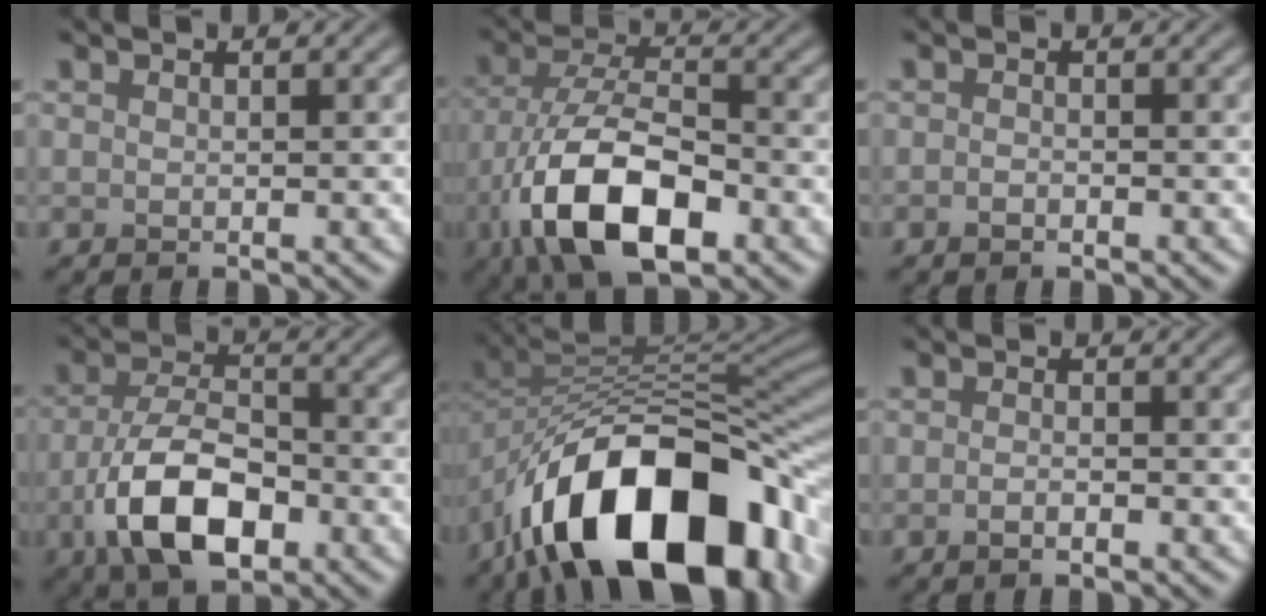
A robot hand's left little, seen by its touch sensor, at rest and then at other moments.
{"total": 10.3, "force": [-4.8, 4.4, 8.0], "torque": [-0.162, -0.009, -0.093]}
{"total": 0.8, "force": [-0.7, 0.3, 0.4], "torque": [-0.006, 0.000, -0.018]}
{"total": 8.2, "force": [-3.3, 4.1, 6.3], "torque": [-0.129, -0.008, -0.066]}
{"total": 16.2, "force": [-9.2, 7.8, 10.8], "torque": [-0.165, 0.011, -0.152]}
{"total": 1.0, "force": [-0.7, 0.2, 0.7], "torque": [-0.014, 0.002, -0.017]}